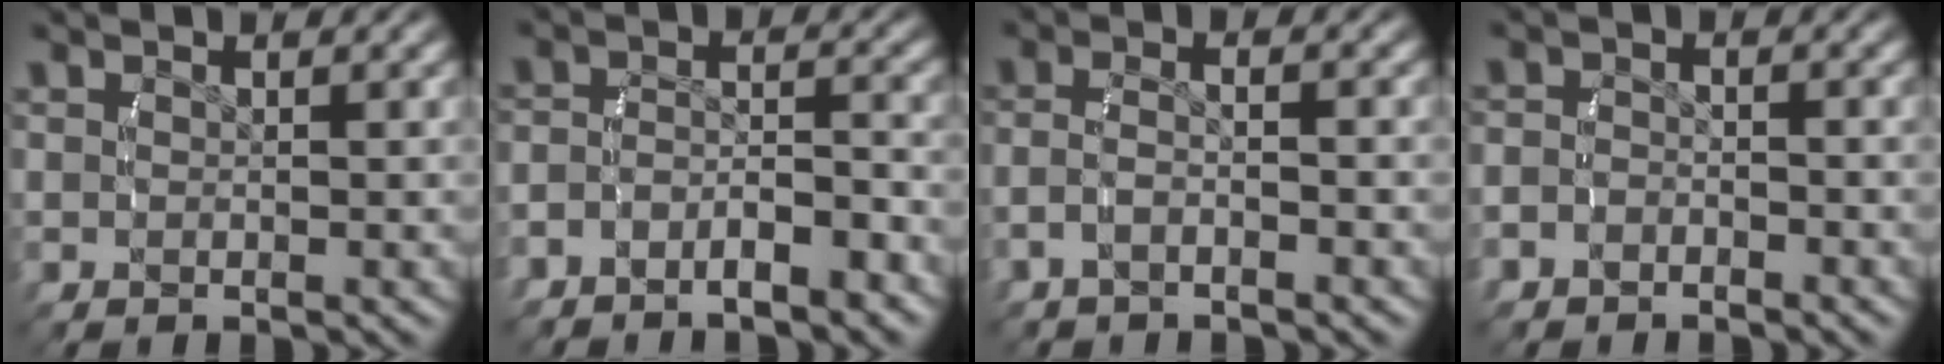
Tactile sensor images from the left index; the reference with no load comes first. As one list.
[{"total": 4.0, "force": [-3.2, 1.7, 1.6], "torque": [-0.026, -0.003, -0.056]}, {"total": 2.5, "force": [-1.4, 0.9, 1.9], "torque": [-0.048, -0.003, -0.023]}, {"total": 2.5, "force": [-2.0, 1.5, 0.3], "torque": [-0.018, -0.009, -0.032]}]